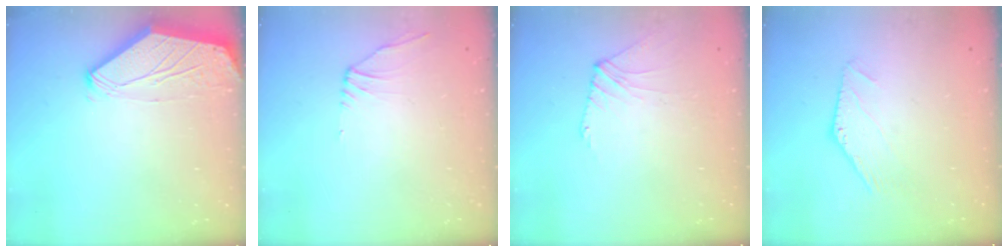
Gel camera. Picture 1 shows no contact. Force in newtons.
{"total": 2.1, "press": 2.0, "slide": 0.6}
{"total": 4.6, "press": 4.6, "slide": 0.6}
{"total": 0.0}